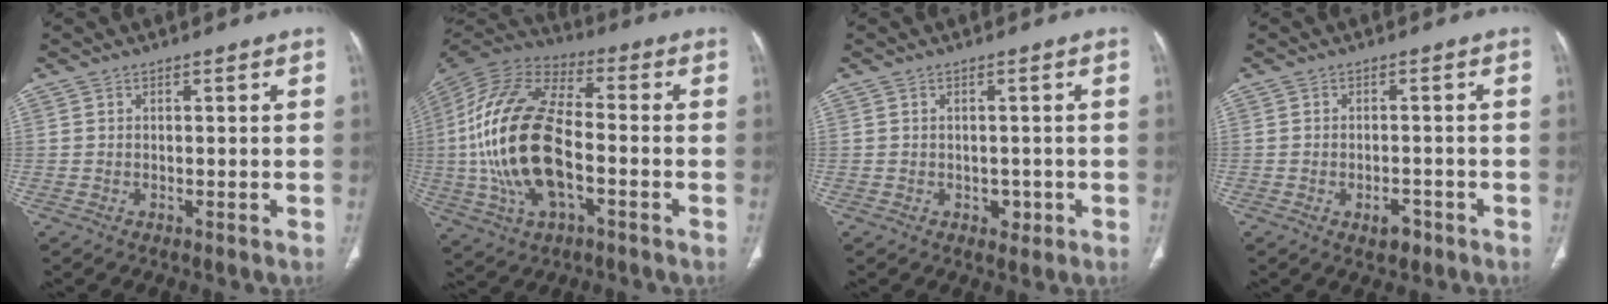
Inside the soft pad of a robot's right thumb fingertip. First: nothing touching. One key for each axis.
{"total": 23.0, "fx": -3.0, "fy": 11.6, "fz": 19.6, "tx": -0.413, "ty": 0.019, "tz": -0.055}
{"total": 2.2, "fx": -0.6, "fy": 1.8, "fz": 1.1, "tx": -0.004, "ty": 0.003, "tz": -0.004}
{"total": 3.2, "fx": -1.7, "fy": 1.8, "fz": 2.0, "tx": -0.025, "ty": 0.010, "tz": -0.020}